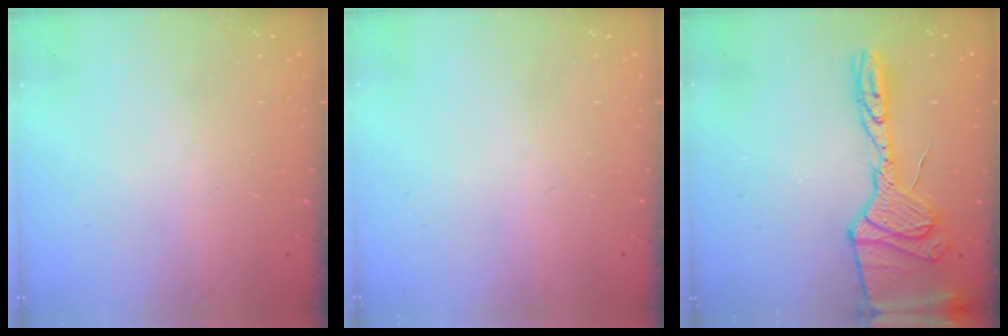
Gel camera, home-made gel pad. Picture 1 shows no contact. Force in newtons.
{"total": 0.0}
{"total": 18.9, "press": 18.8, "slide": 1.9}